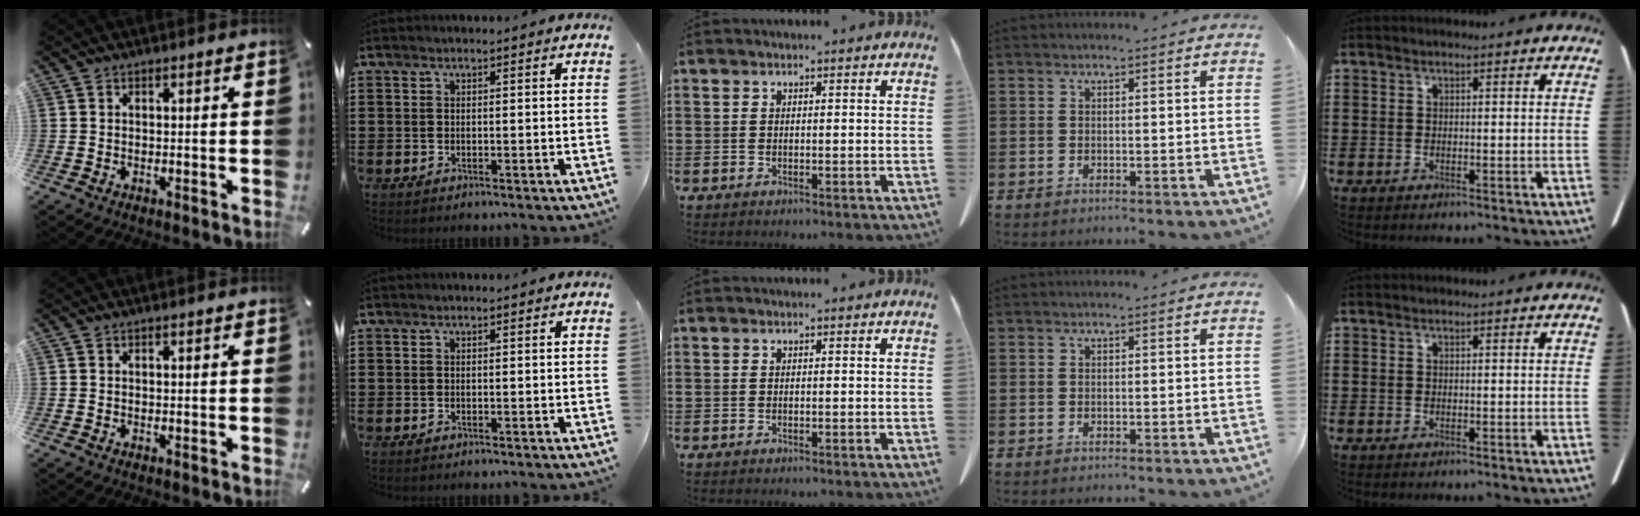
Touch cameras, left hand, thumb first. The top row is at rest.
{}